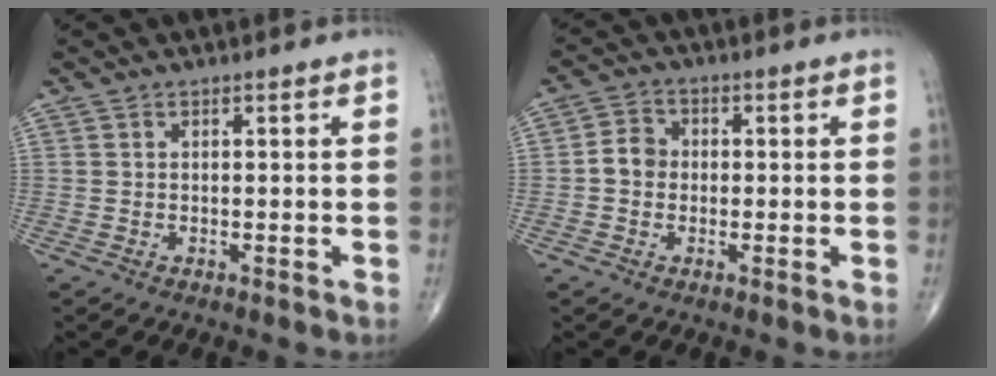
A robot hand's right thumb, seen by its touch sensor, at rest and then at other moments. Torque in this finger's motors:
{"motor_torque": [0.78, 0.71, 0.27, -0.15, 0.03]}